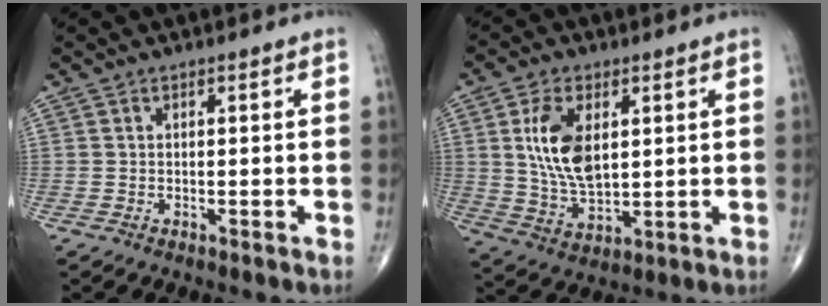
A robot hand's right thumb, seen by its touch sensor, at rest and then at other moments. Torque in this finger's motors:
{"motor_torque": [2.31, 2.27, 1.31, -0.09, 0.14]}